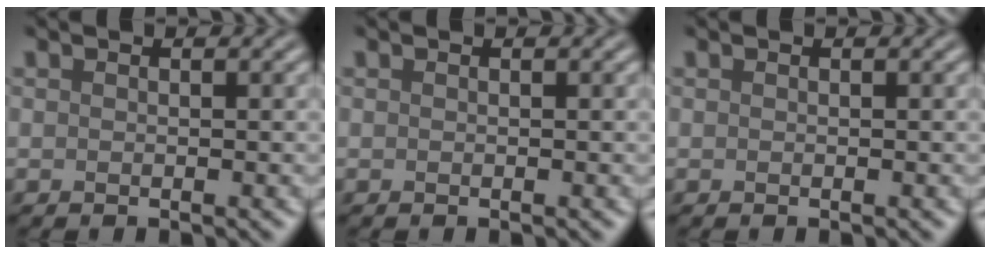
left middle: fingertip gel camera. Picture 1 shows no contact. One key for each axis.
{"total": 0.0}
{"total": 0.0}